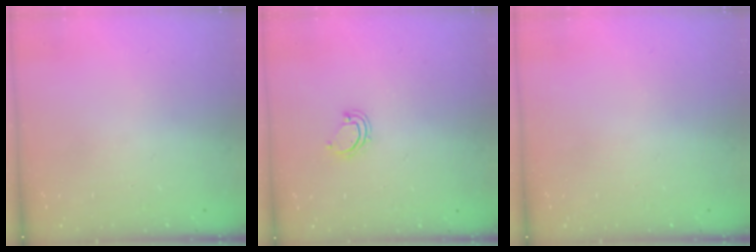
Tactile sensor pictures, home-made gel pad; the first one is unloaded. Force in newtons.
{"total": 4.3, "press": 4.3, "slide": 0.5}
{"total": 0.0}